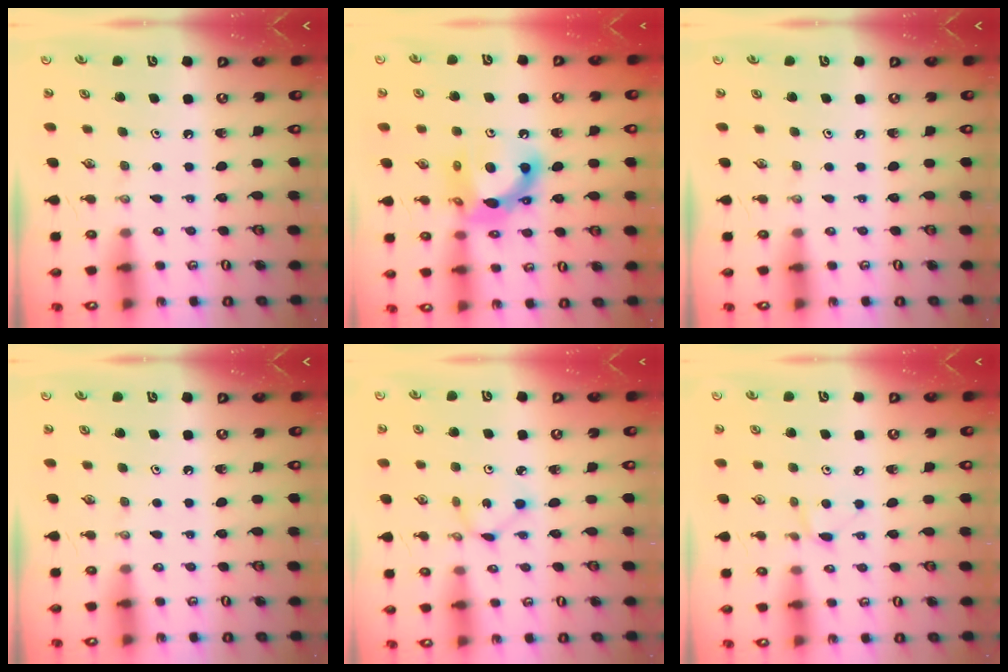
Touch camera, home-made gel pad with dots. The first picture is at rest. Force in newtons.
{"total": 12.9, "press": 12.9, "slide": 1.1}
{"total": 0.0}
{"total": 0.0}
{"total": 1.6, "press": 1.6, "slide": 0.2}
{"total": 5.9, "press": 5.9, "slide": 0.6}